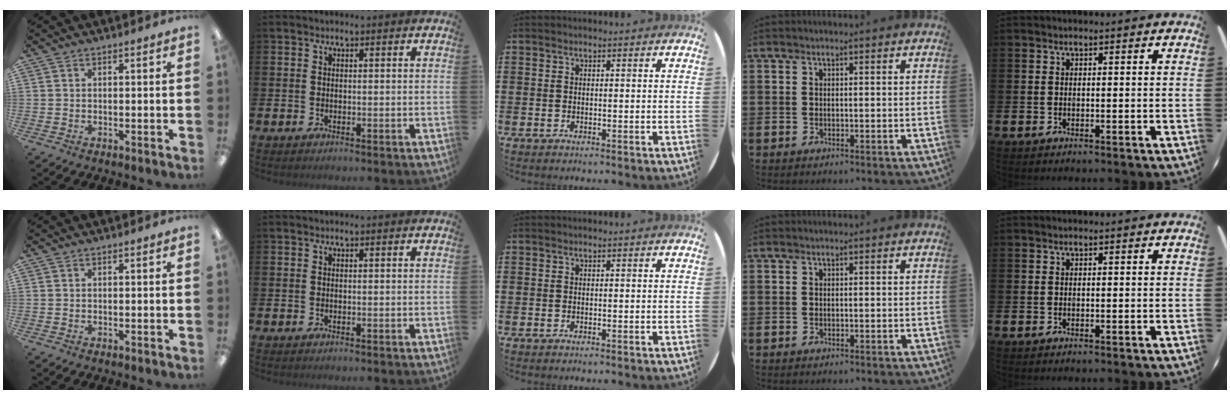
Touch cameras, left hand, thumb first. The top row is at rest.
{}